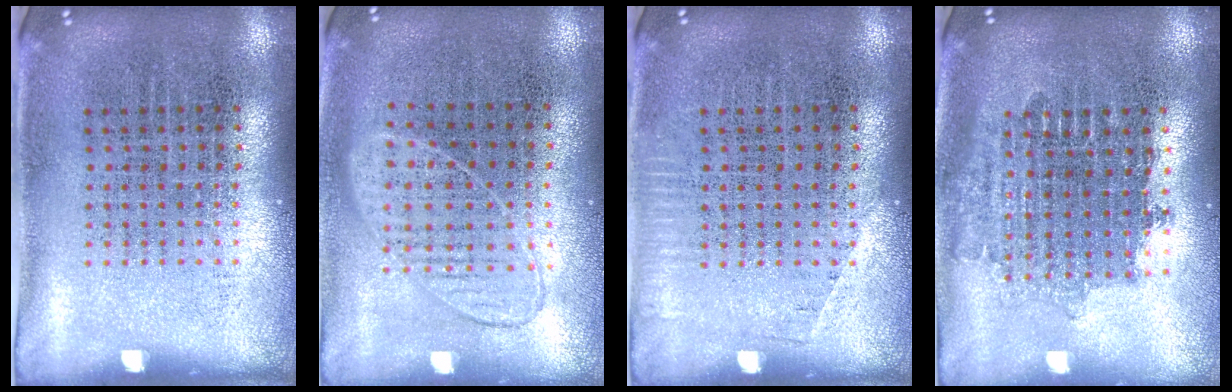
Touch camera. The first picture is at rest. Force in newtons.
{"total": 0.9, "press": 0.9, "slide": 0.4}
{"total": 0.7, "press": 0.7, "slide": 0.2}
{"total": 1.7, "press": 1.4, "slide": 1.0}